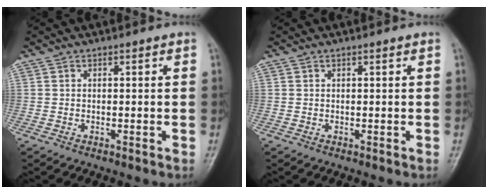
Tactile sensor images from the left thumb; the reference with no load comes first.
{"total": 0.0}